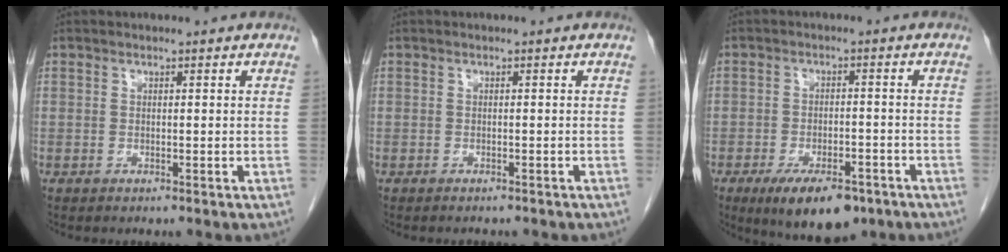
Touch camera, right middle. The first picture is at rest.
{"total": 2.3, "force": [-2.0, 0.8, 0.8], "torque": [-0.015, -0.004, -0.020]}
{"total": 10.1, "force": [-6.7, 4.0, 6.4], "torque": [-0.100, -0.007, -0.101]}